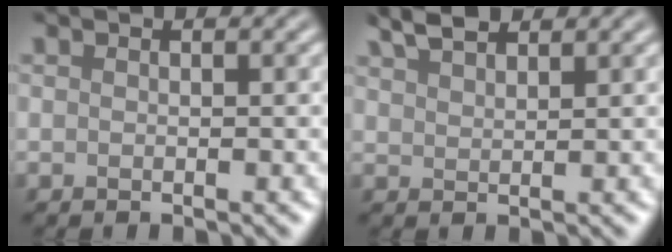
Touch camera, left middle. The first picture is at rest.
{"total": 2.8, "force": [2.4, 0.6, 1.2], "torque": [-0.023, 0.008, 0.052]}